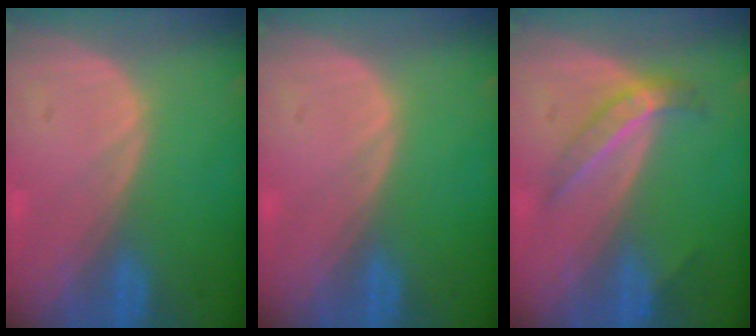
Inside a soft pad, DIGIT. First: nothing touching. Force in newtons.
{"total": 0.0}
{"total": 4.0, "press": 3.9, "slide": 0.7}